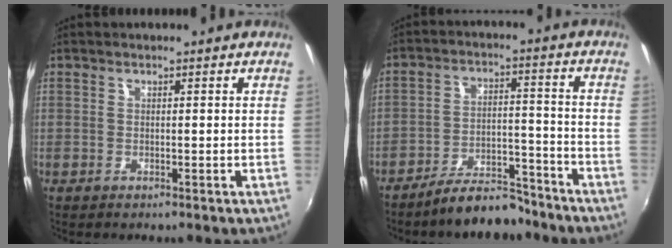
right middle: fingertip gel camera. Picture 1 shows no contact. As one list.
[{"total": 9.7, "force": [-8.6, 3.0, 3.5], "torque": [-0.068, 0.027, -0.122]}]